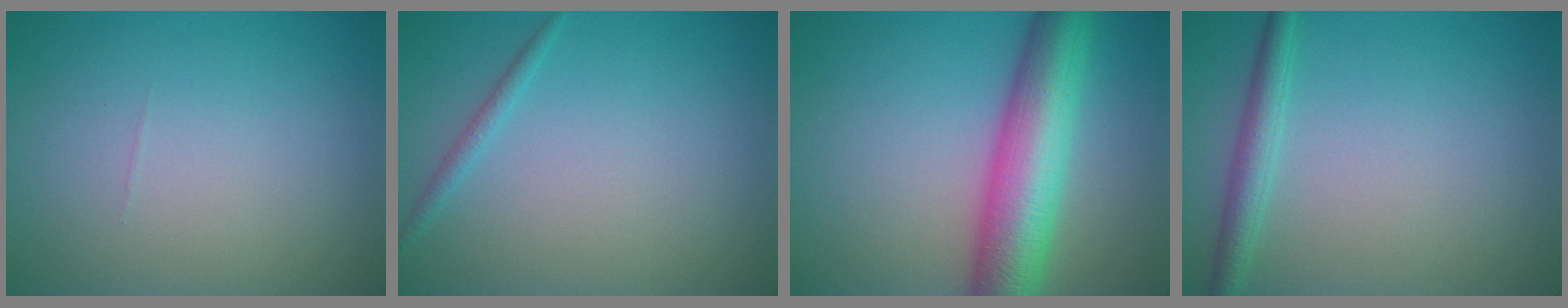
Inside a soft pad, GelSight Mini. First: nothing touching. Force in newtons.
{"total": 1.1, "press": 1.0, "slide": 0.1}
{"total": 9.3, "press": 9.3, "slide": 0.3}
{"total": 2.3, "press": 2.3, "slide": 0.1}